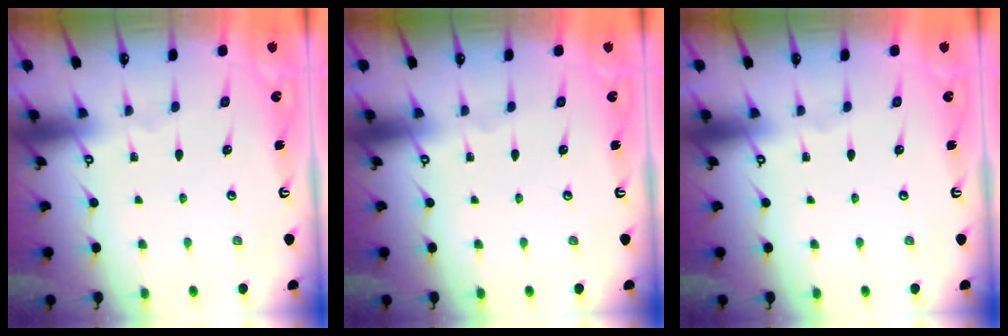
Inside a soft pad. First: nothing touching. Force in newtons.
{"total": 0.0}
{"total": 0.0}